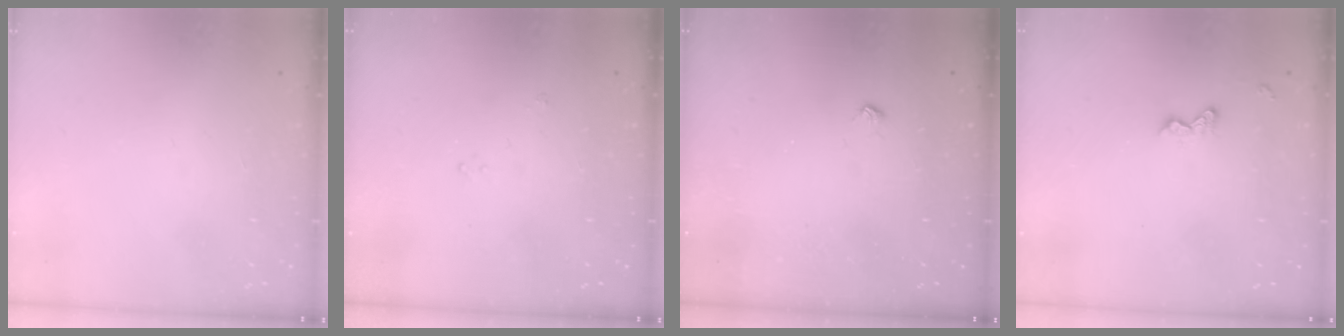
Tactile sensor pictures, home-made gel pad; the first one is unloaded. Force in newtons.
{"total": 2.7, "press": 2.7, "slide": 0.4}
{"total": 3.5, "press": 3.4, "slide": 0.5}
{"total": 3.6, "press": 3.5, "slide": 0.6}